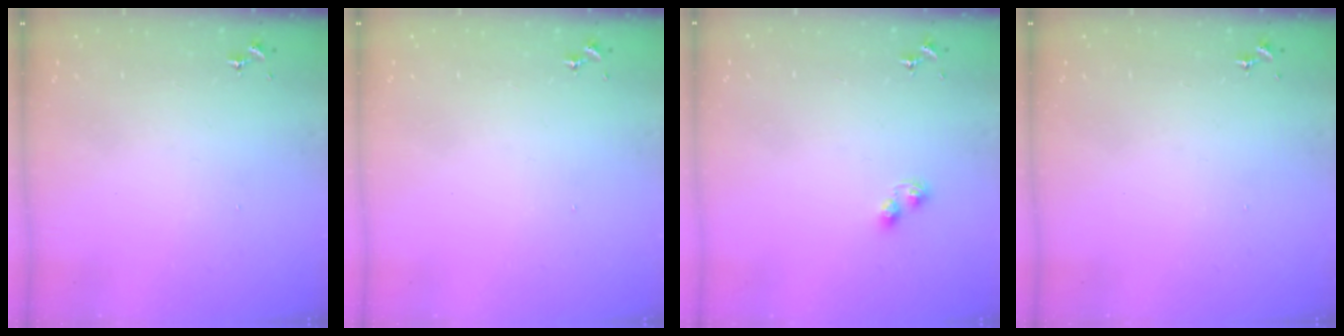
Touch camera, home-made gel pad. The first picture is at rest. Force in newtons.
{"total": 0.0}
{"total": 3.7, "press": 3.7, "slide": 0.6}
{"total": 0.0}